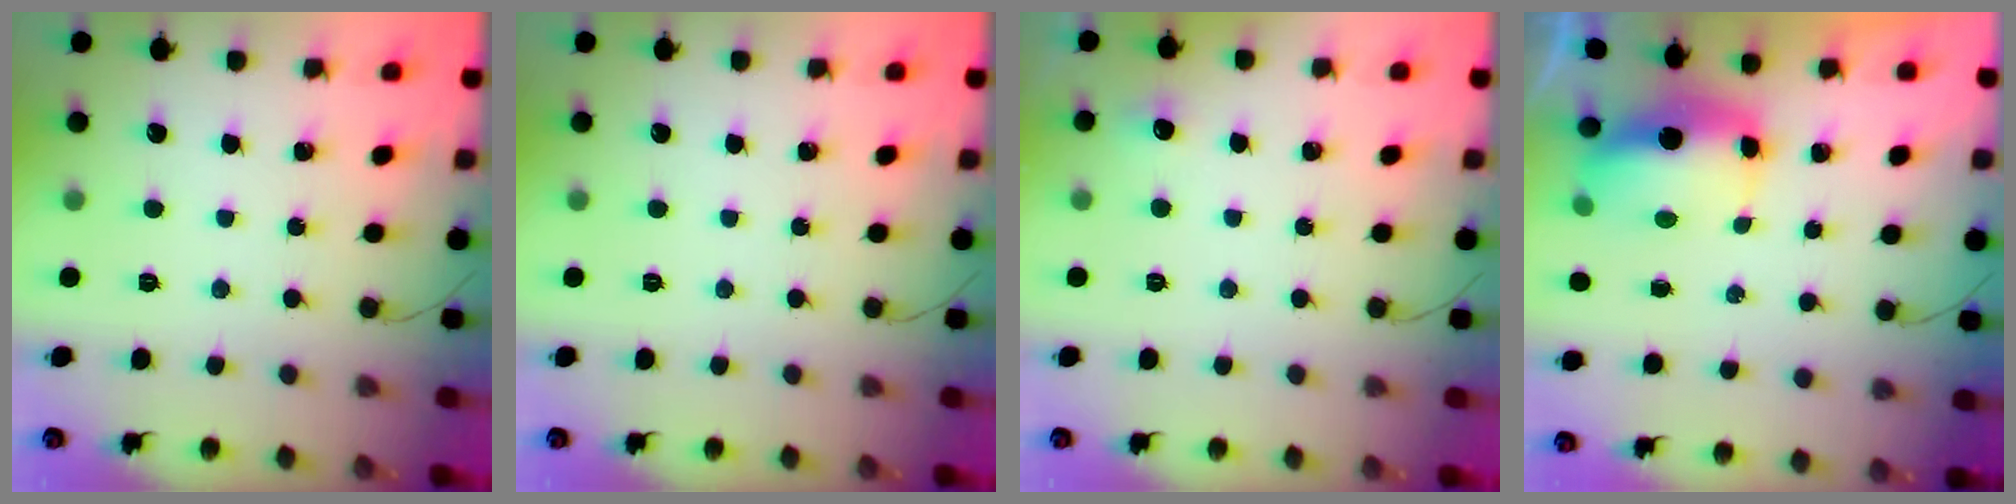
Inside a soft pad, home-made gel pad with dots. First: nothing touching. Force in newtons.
{"total": 0.0}
{"total": 3.6, "press": 3.3, "slide": 1.5}
{"total": 7.0, "press": 6.9, "slide": 1.5}